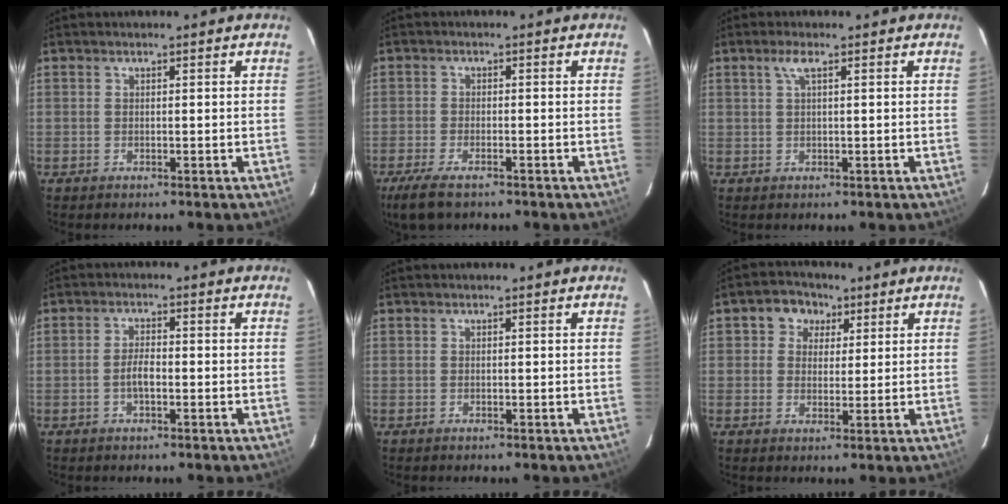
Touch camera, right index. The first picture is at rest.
{"total": 6.8, "force": [-5.0, 2.1, 4.0], "torque": [-0.107, -0.021, -0.094]}
{"total": 1.8, "force": [0.8, 0.1, 1.7], "torque": [-0.033, 0.004, 0.015]}
{"total": 2.9, "force": [-1.0, 1.1, 2.5], "torque": [-0.052, 0.004, -0.019]}
{"total": 0.0}
{"total": 5.6, "force": [2.2, 4.8, 1.7], "torque": [-0.025, 0.017, 0.030]}